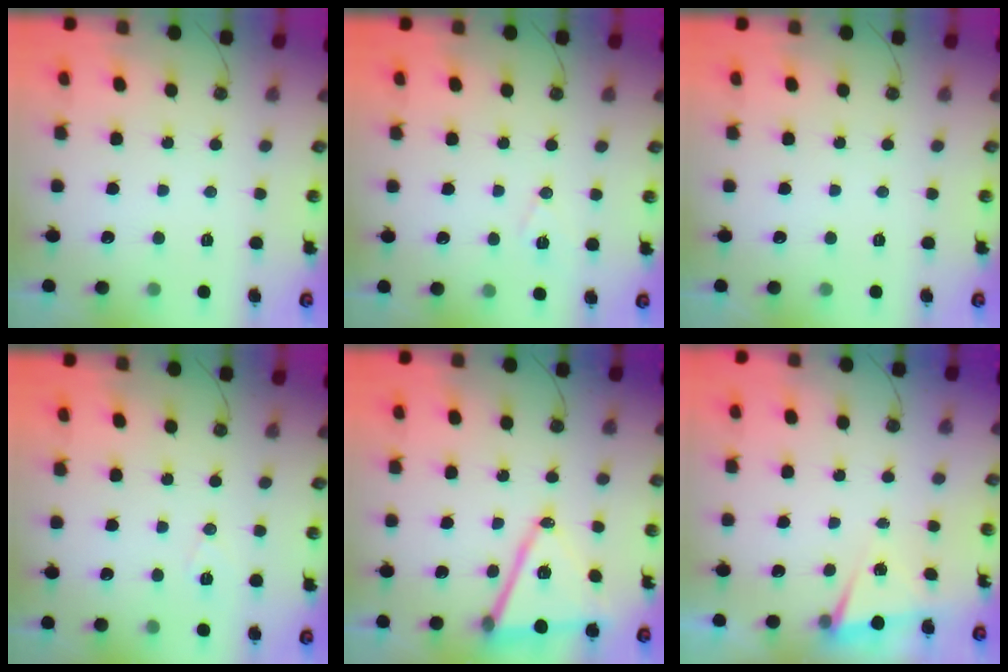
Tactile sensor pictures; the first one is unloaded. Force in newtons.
{"total": 7.0, "press": 5.4, "slide": 4.5}
{"total": 0.0}
{"total": 5.6, "press": 3.5, "slide": 4.4}
{"total": 14.8, "press": 14.3, "slide": 3.9}
{"total": 2.8, "press": 1.8, "slide": 2.2}